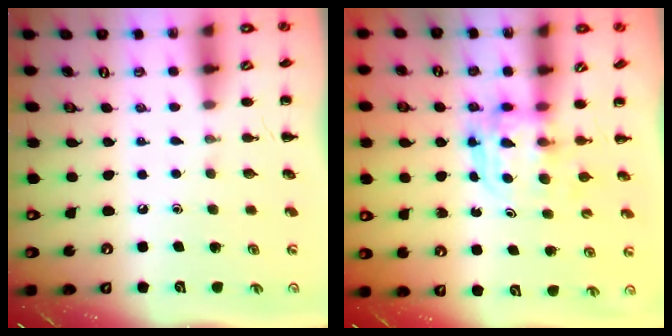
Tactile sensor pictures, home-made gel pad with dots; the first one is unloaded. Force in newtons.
{"total": 3.8, "press": 3.7, "slide": 0.2}